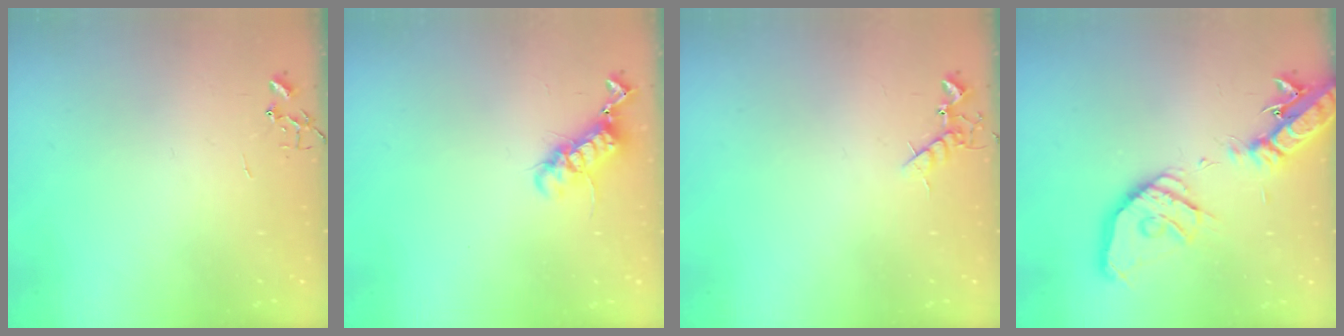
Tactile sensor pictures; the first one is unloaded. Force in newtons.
{"total": 11.8, "press": 11.8, "slide": 1.2}
{"total": 5.3, "press": 5.2, "slide": 1.0}
{"total": 20.7, "press": 20.4, "slide": 3.6}